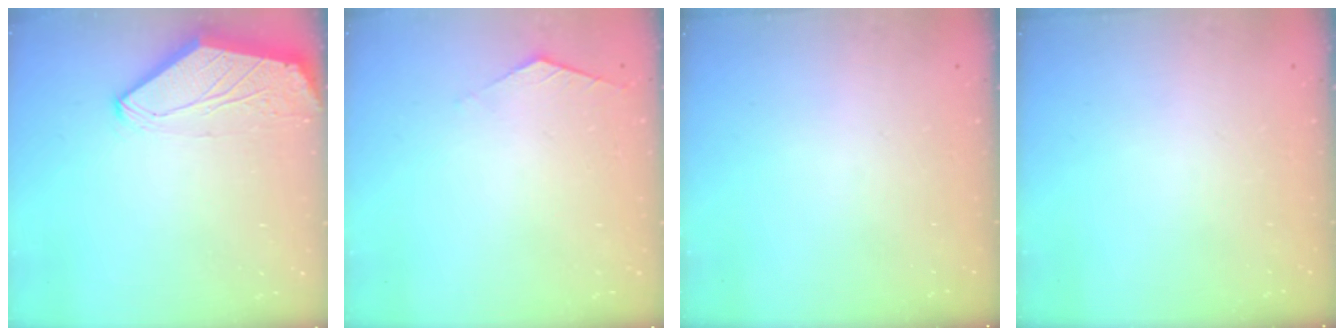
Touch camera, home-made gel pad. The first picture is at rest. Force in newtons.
{"total": 1.4, "press": 1.4, "slide": 0.3}
{"total": 0.0}
{"total": 0.0}